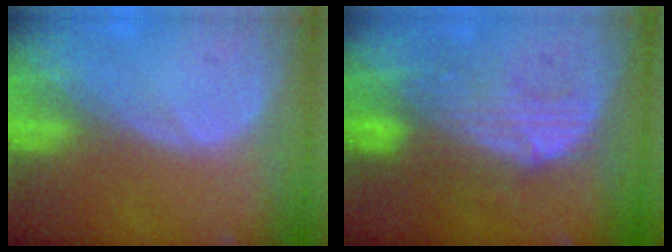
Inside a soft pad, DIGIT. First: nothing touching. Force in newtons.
{"total": 7.5, "press": 7.5, "slide": 0.3}